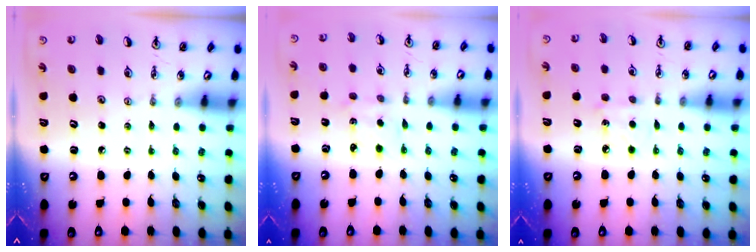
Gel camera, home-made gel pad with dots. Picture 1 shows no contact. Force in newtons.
{"total": 1.8, "press": 1.6, "slide": 0.7}
{"total": 5.2, "press": 5.1, "slide": 0.5}